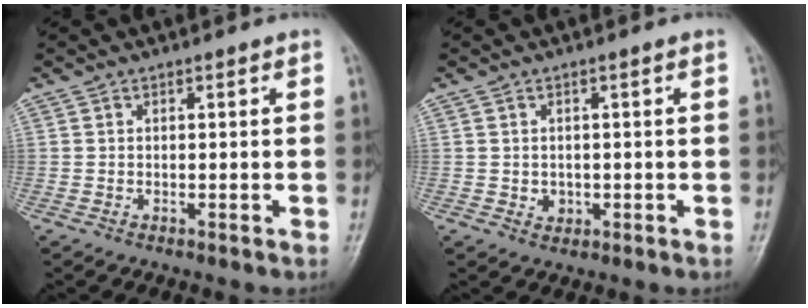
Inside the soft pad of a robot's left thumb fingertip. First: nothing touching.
{"total": 2.0, "force": [-0.3, 1.7, 1.0], "torque": [-0.007, 0.002, 0.002]}